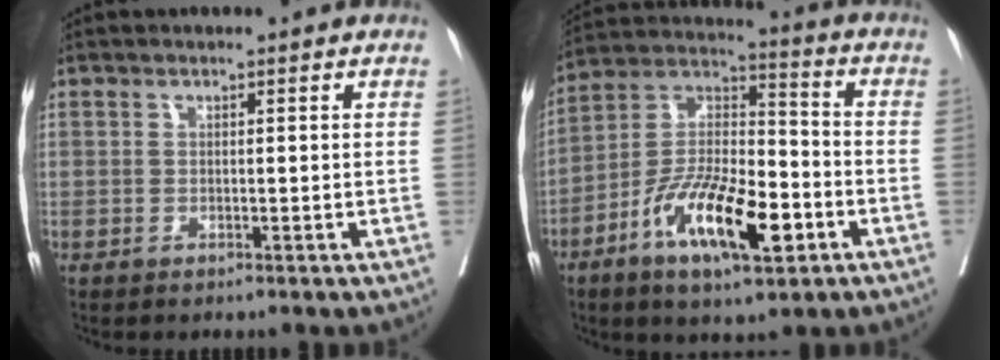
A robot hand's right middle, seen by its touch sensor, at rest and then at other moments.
{"total": 15.7, "force": [-6.9, 4.7, 13.2], "torque": [-0.254, 0.000, -0.119]}